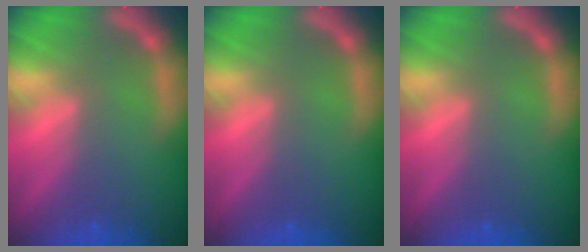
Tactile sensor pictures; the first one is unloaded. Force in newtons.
{"total": 0.0}
{"total": 0.0}